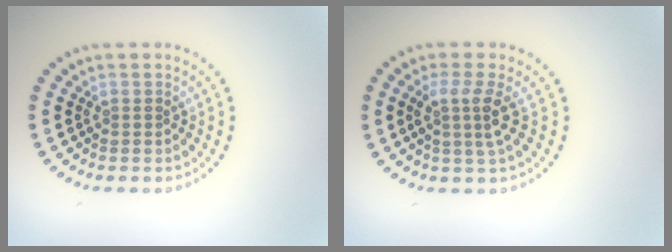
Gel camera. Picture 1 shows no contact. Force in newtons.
{"total": 2.7, "press": 2.0, "slide": 1.8}